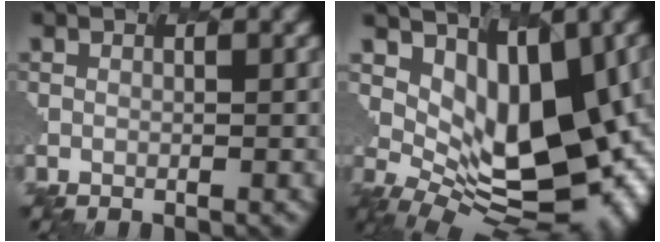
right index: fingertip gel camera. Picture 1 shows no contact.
{"total": 12.0, "force": [2.5, 6.4, 9.8], "torque": [-0.128, -0.010, 0.053]}